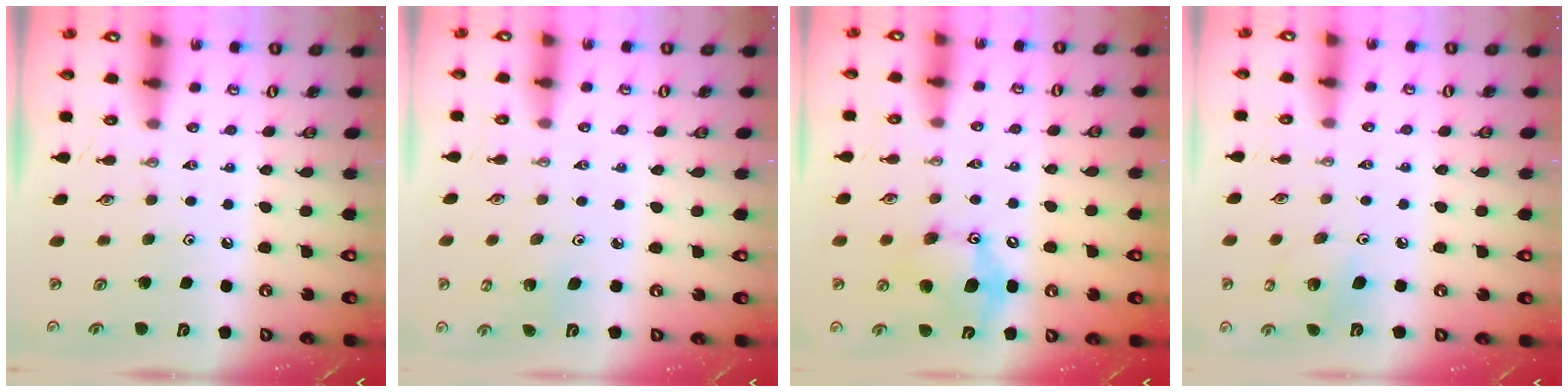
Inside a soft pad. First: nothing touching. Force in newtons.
{"total": 1.8, "press": 1.8, "slide": 0.1}
{"total": 12.1, "press": 12.0, "slide": 0.5}
{"total": 5.9, "press": 5.9, "slide": 0.4}